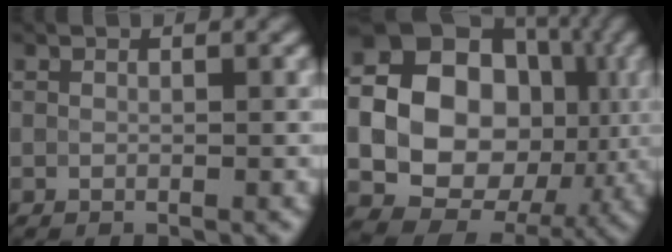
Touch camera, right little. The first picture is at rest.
{"total": 20.5, "force": [1.0, 17.8, 10.2], "torque": [-0.201, 0.013, -0.005]}